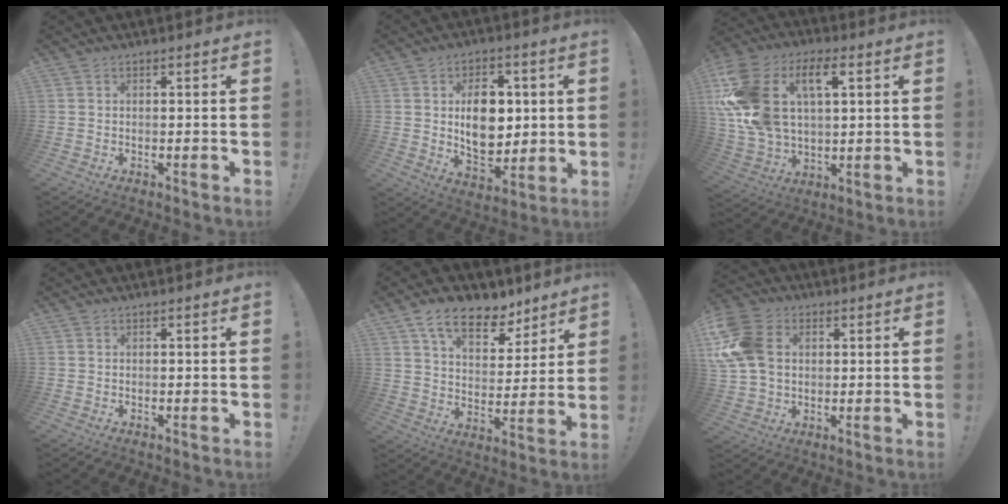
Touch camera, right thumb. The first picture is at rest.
{"total": 13.8, "force": [2.3, 9.8, 9.4], "torque": [-0.142, -0.009, 0.042]}
{"total": 20.4, "force": [6.5, 12.9, 14.4], "torque": [-0.281, -0.022, 0.115]}
{"total": 0.0}
{"total": 13.8, "force": [9.2, 7.1, 7.4], "torque": [-0.117, -0.054, 0.169]}
{"total": 15.7, "force": [3.1, 11.6, 10.1], "torque": [-0.198, -0.001, 0.061]}